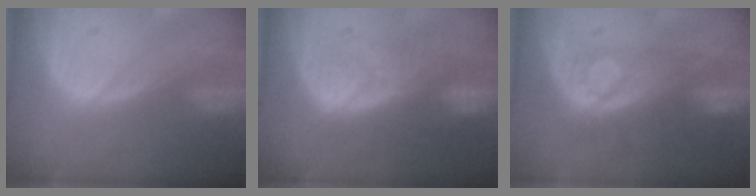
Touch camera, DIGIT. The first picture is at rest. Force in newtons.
{"total": 10.2, "press": 8.8, "slide": 5.2}
{"total": 8.4, "press": 7.1, "slide": 4.4}